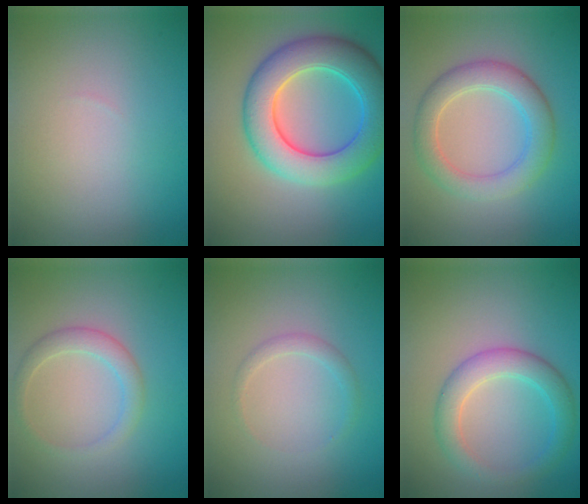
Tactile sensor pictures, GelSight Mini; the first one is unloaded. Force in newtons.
{"total": 8.3, "press": 8.2, "slide": 0.5}
{"total": 4.5, "press": 4.5, "slide": 0.3}
{"total": 2.2, "press": 2.2, "slide": 0.1}
{"total": 1.2, "press": 1.2, "slide": 0.1}
{"total": 3.9, "press": 3.9, "slide": 0.1}